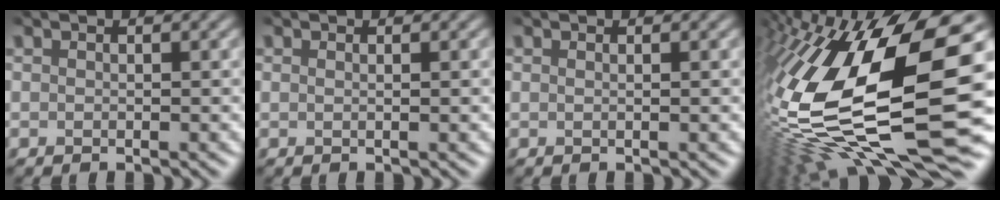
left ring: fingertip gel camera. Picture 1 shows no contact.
{"total": 0.8, "force": [0.3, 0.3, 0.7], "torque": [-0.006, -0.001, -0.002]}
{"total": 0.8, "force": [0.3, 0.3, 0.7], "torque": [-0.004, -0.001, -0.002]}
{"total": 18.2, "force": [-0.3, 6.5, 17.0], "torque": [-0.325, -0.010, -0.008]}